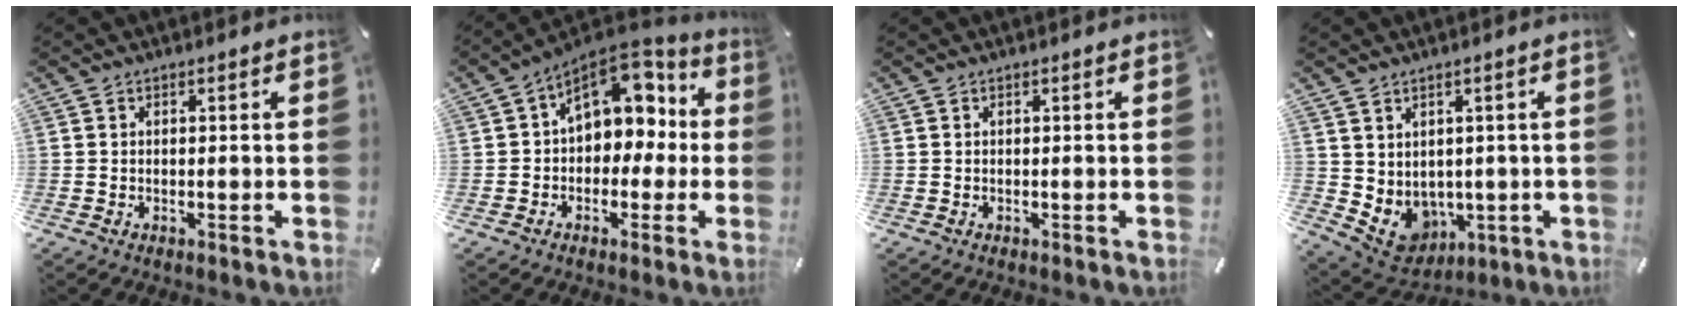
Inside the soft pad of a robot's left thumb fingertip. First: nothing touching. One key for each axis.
{"total": 12.1, "fx": 4.0, "fy": 9.3, "fz": 6.7, "tx": -0.088, "ty": -0.024, "tz": 0.076}
{"total": 0.0}
{"total": 6.4, "fx": 1.5, "fy": 6.1, "fz": 1.6, "tx": -0.059, "ty": -0.030, "tz": 0.036}